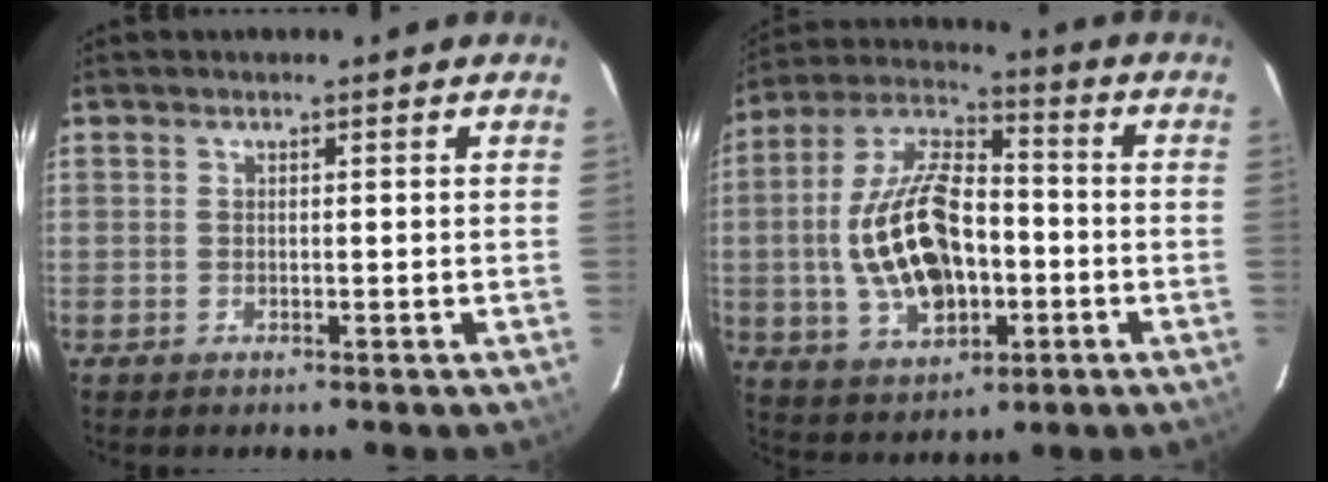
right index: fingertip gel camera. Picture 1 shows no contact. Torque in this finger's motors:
{"motor_torque": [1.47, -0.67, 1.03, 0.16]}